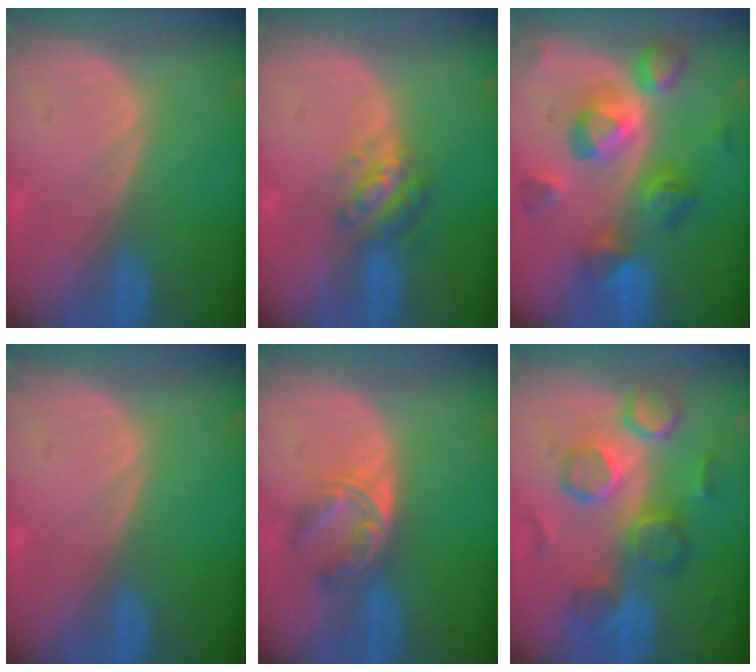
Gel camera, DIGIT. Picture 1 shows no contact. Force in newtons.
{"total": 4.9, "press": 4.4, "slide": 2.0}
{"total": 9.4, "press": 9.4, "slide": 0.6}
{"total": 0.0}
{"total": 5.9, "press": 5.0, "slide": 3.2}
{"total": 9.7, "press": 8.9, "slide": 3.8}